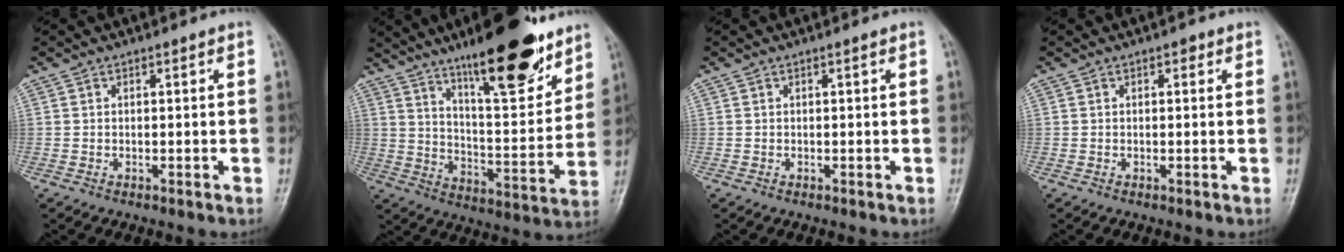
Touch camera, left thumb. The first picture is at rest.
{"total": 19.7, "force": [13.3, 5.2, 13.6], "torque": [-0.164, -0.078, 0.214]}
{"total": 0.0}
{"total": 0.9, "force": [0.4, 0.7, 0.5], "torque": [0.002, 0.001, 0.001]}